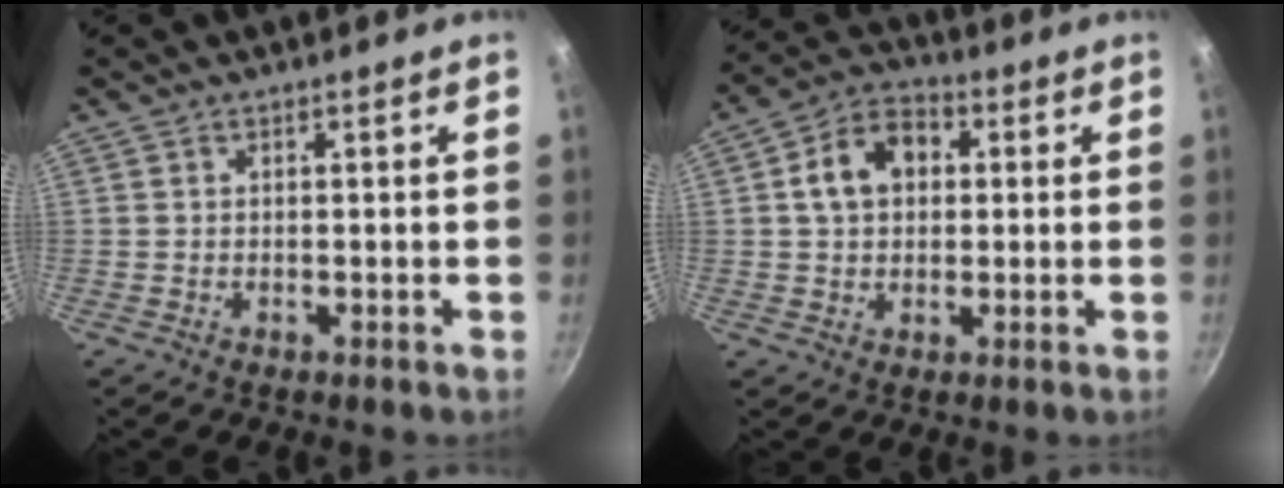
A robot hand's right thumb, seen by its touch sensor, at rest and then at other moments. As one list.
[{"total": 10.0, "force": [1.8, 7.4, 6.5], "torque": [-0.082, 0.023, 0.017]}]